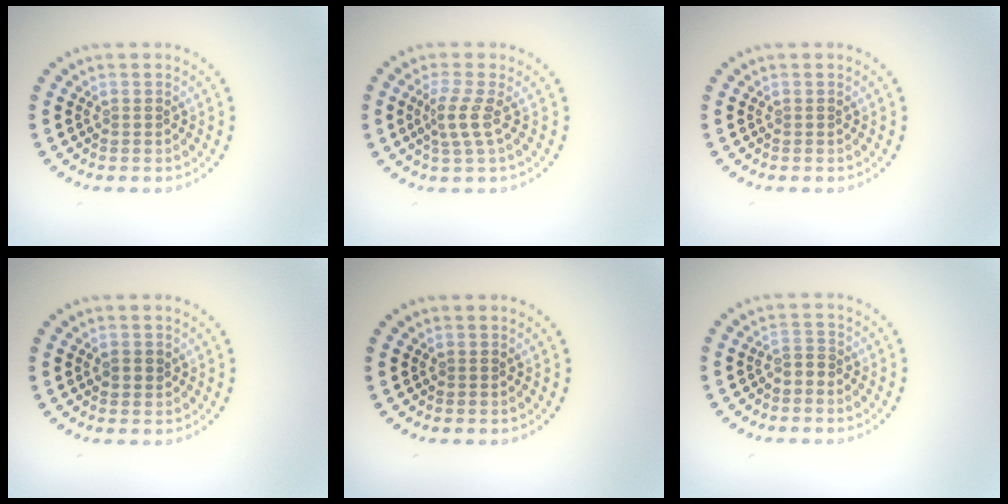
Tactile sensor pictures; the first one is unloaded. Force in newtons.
{"total": 2.3, "press": 1.5, "slide": 1.6}
{"total": 0.0}
{"total": 1.2, "press": 1.1, "slide": 0.4}
{"total": 0.0}
{"total": 1.3, "press": 1.0, "slide": 0.9}